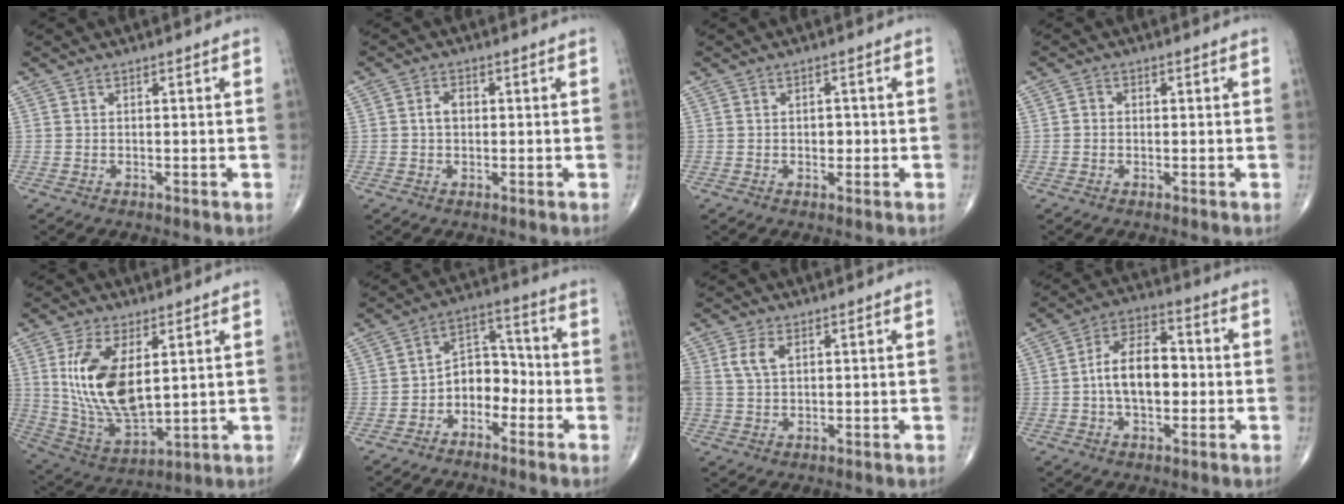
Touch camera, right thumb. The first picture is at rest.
{"total": 2.7, "force": [0.1, 2.0, 1.9], "torque": [-0.030, 0.010, 0.000]}
{"total": 2.1, "force": [-0.2, 1.5, 1.4], "torque": [-0.009, 0.003, -0.005]}
{"total": 1.5, "force": [0.0, 1.3, 0.7], "torque": [-0.004, 0.005, -0.005]}
{"total": 16.3, "force": [3.7, 8.0, 13.6], "torque": [-0.257, -0.022, 0.088]}
{"total": 7.8, "force": [-3.1, 5.6, 4.5], "torque": [-0.041, 0.046, -0.067]}
{"total": 4.7, "force": [1.5, 2.8, 3.4], "torque": [-0.077, 0.005, 0.032]}
{"total": 11.5, "force": [-0.7, 6.6, 9.4], "torque": [-0.148, 0.028, -0.021]}